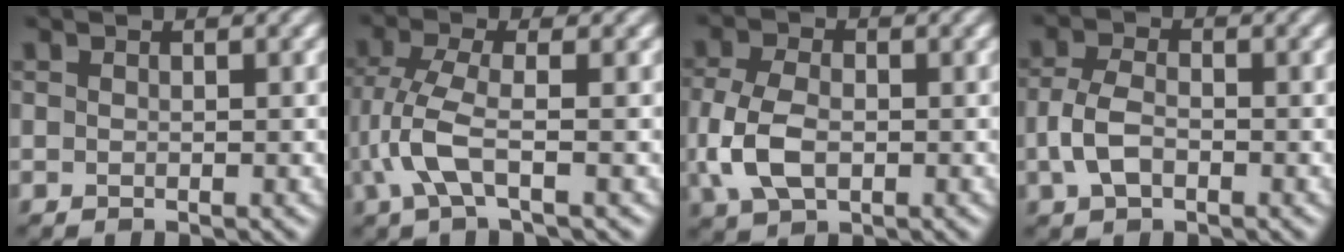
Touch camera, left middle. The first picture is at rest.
{"total": 4.6, "force": [-1.1, 1.5, 4.2], "torque": [-0.106, 0.003, -0.028]}
{"total": 5.3, "force": [-0.8, 3.5, 3.9], "torque": [-0.099, -0.005, -0.019]}
{"total": 3.3, "force": [-0.8, 2.0, 2.4], "torque": [-0.054, 0.003, -0.021]}